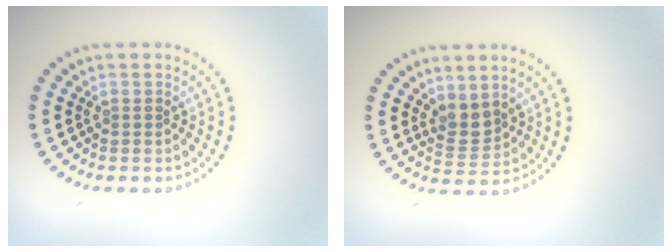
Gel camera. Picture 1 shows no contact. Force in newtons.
{"total": 2.2, "press": 1.8, "slide": 1.2}